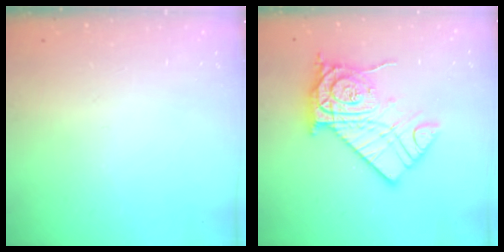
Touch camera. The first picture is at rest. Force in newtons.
{"total": 16.8, "press": 16.8, "slide": 0.6}